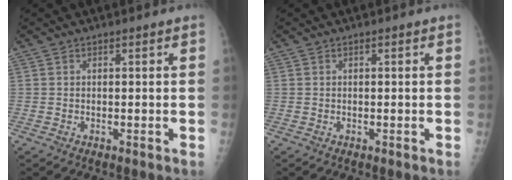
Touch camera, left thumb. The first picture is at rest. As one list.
[{"total": 0.0}]